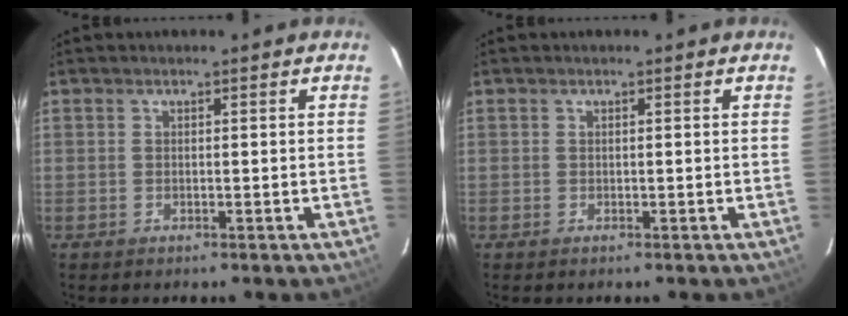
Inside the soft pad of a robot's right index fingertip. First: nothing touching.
{"total": 0.0}